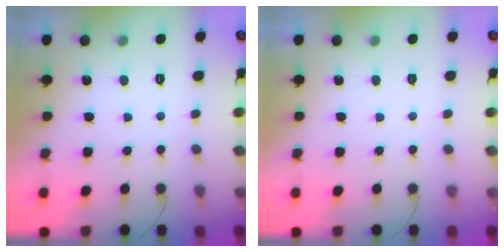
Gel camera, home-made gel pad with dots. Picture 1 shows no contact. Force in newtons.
{"total": 0.0}